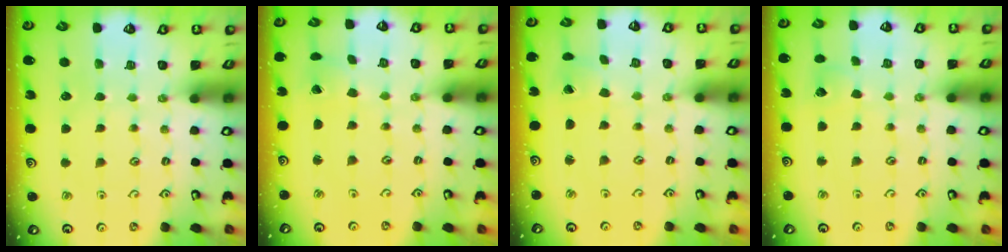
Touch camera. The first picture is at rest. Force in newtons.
{"total": 0.0}
{"total": 1.5, "press": 1.5, "slide": 0.1}
{"total": 5.2, "press": 5.1, "slide": 0.5}